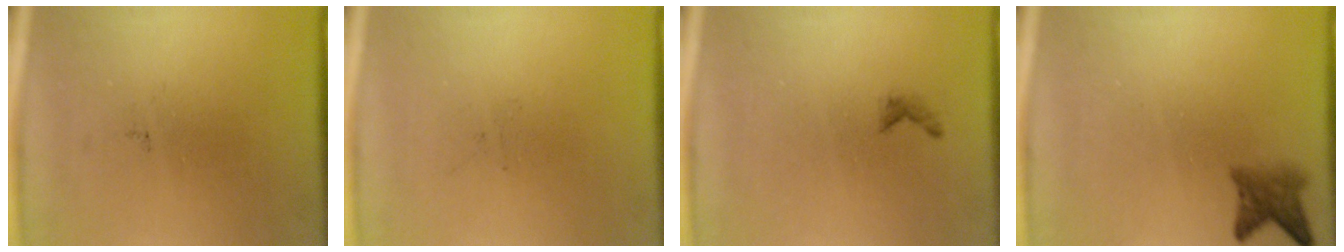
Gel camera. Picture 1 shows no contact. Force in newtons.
{"total": 0.0}
{"total": 0.6}
{"total": 2.8}